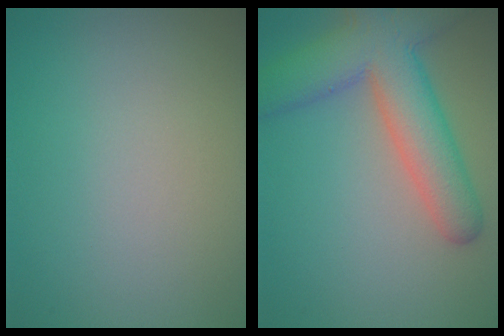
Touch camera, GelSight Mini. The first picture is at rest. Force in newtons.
{"total": 8.3, "press": 8.3, "slide": 0.5}